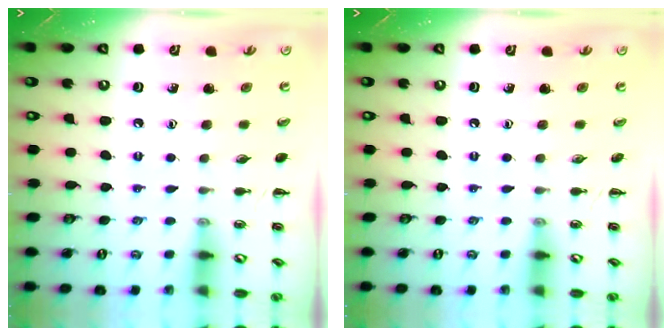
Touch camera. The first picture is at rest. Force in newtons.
{"total": 0.0}